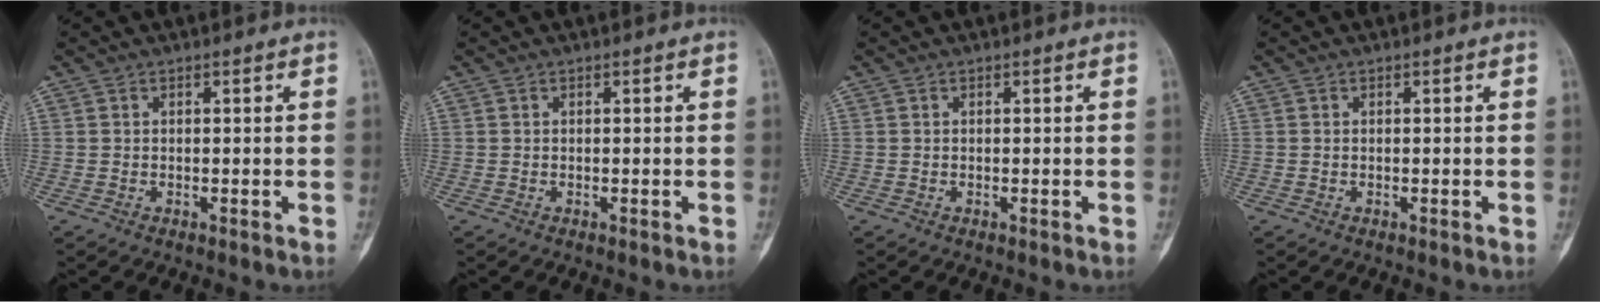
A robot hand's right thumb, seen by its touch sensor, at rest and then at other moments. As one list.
[{"total": 0.0}, {"total": 0.0}, {"total": 0.0}]